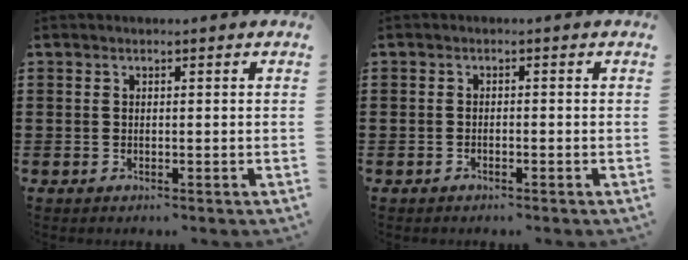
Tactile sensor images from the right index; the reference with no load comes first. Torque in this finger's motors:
{"motor_torque": [-0.13, 0.28, 0.03, -0.01]}